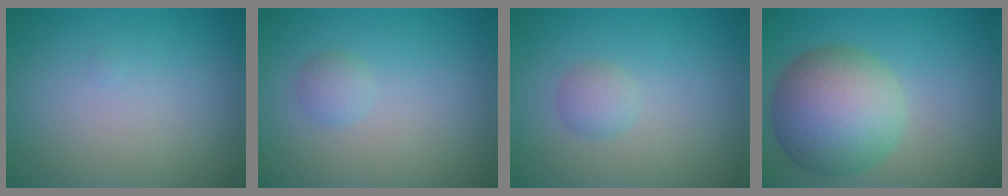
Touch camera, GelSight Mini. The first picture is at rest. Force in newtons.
{"total": 1.1, "press": 1.1, "slide": 0.0}
{"total": 1.4, "press": 1.4, "slide": 0.1}
{"total": 9.0, "press": 9.0, "slide": 0.4}